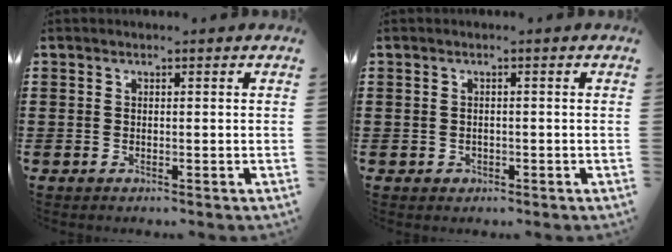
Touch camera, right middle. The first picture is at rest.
{"total": 0.8, "force": [-0.3, 0.7, 0.2], "torque": [-0.007, 0.003, -0.006]}